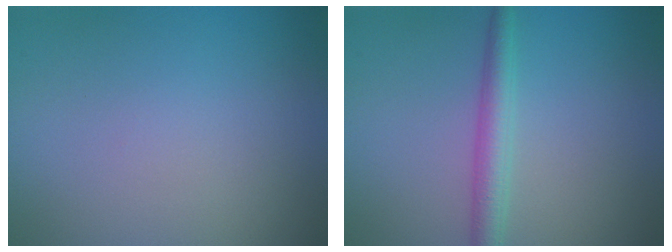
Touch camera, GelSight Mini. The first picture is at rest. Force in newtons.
{"total": 2.9, "press": 2.9, "slide": 0.1}